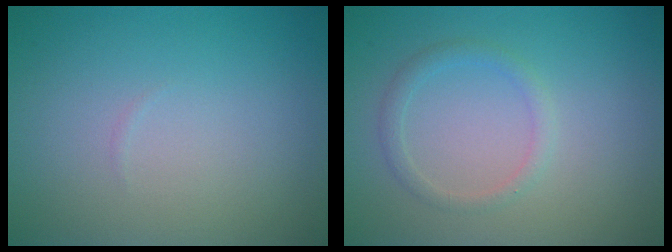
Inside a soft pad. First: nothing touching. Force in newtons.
{"total": 1.4, "press": 1.4, "slide": 0.1}